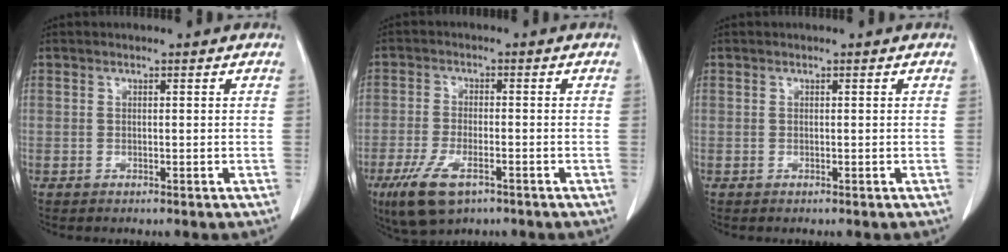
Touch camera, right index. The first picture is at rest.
{"total": 7.9, "force": [-4.5, 2.9, 5.8], "torque": [-0.117, -0.016, -0.075]}
{"total": 0.0}